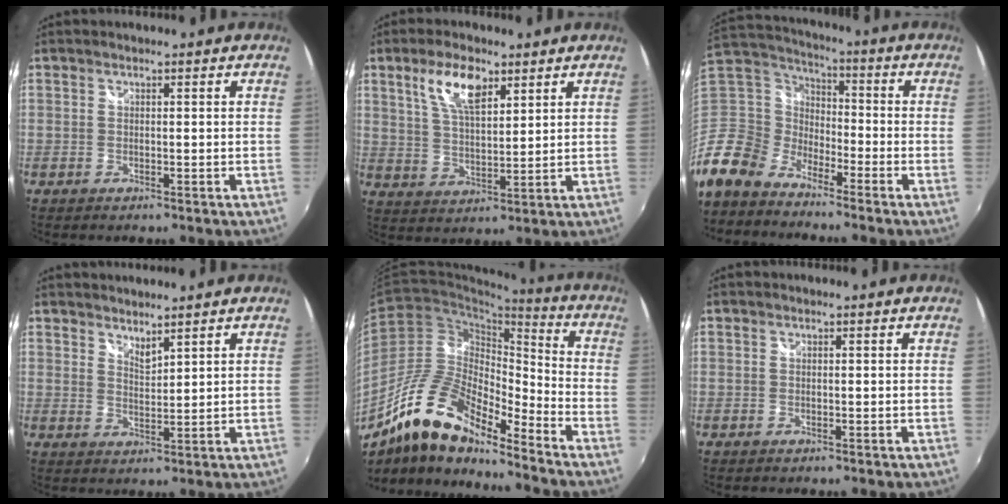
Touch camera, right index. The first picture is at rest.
{"total": 8.5, "force": [4.7, 3.4, 6.2], "torque": [-0.120, 0.011, 0.091]}
{"total": 13.9, "force": [-10.0, 8.7, 4.0], "torque": [-0.129, 0.021, -0.218]}
{"total": 3.2, "force": [2.9, 0.4, 1.1], "torque": [-0.017, -0.002, 0.050]}
{"total": 16.2, "force": [-12.4, 4.5, 9.4], "torque": [-0.171, -0.002, -0.240]}
{"total": 0.0}